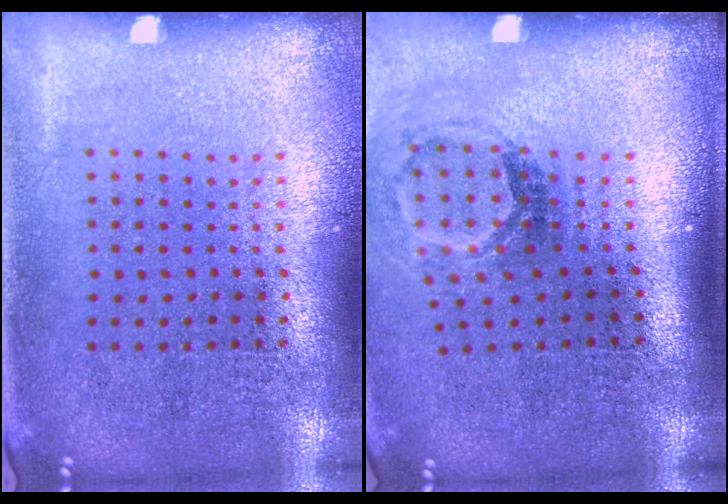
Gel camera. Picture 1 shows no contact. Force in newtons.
{"total": 1.8, "press": 1.1, "slide": 1.4}